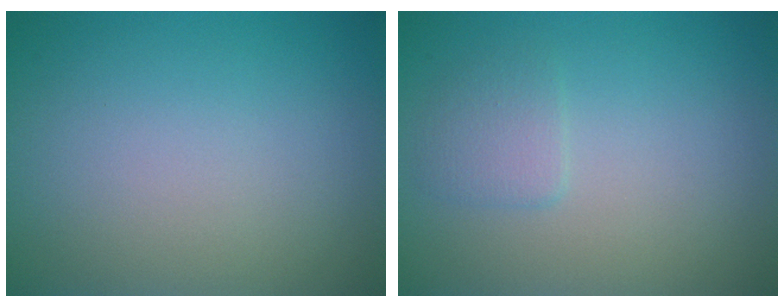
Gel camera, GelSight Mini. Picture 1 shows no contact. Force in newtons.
{"total": 1.4, "press": 1.4, "slide": 0.1}